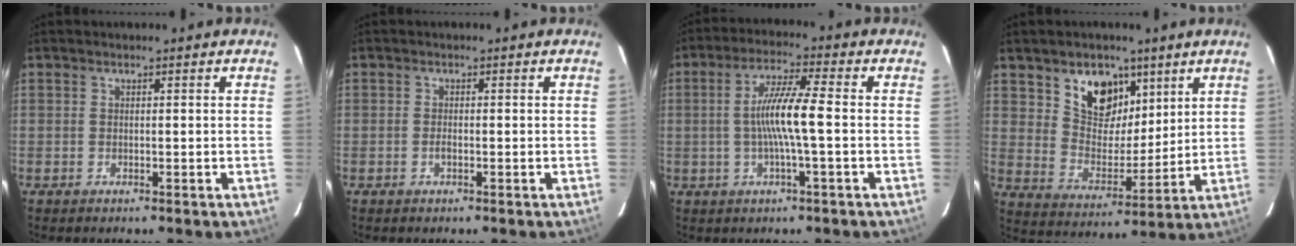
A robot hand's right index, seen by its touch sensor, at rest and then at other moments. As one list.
[{"total": 1.0, "force": [-0.4, 0.5, 0.7], "torque": [-0.015, 0.001, -0.008]}, {"total": 8.3, "force": [-0.9, -0.1, 8.2], "torque": [-0.161, 0.004, -0.018]}, {"total": 11.3, "force": [6.6, 7.5, 5.4], "torque": [-0.095, 0.001, 0.125]}]